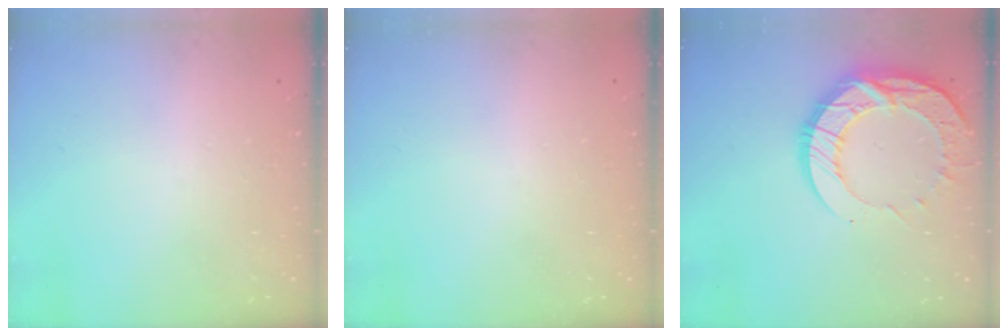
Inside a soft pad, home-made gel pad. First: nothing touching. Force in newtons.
{"total": 0.0}
{"total": 14.6, "press": 14.6, "slide": 1.2}